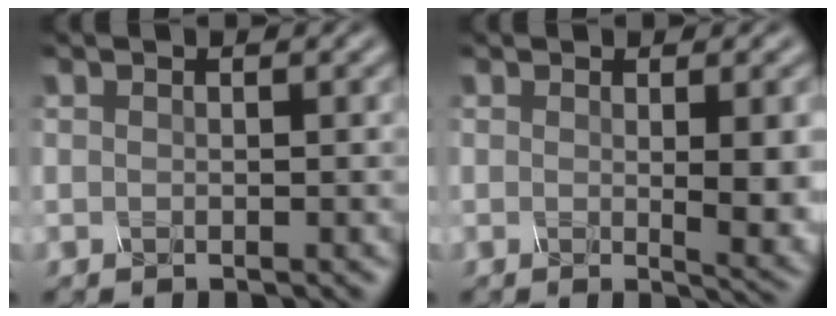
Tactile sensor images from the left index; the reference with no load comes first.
{"total": 4.7, "force": [0.1, 1.1, 4.6], "torque": [-0.057, -0.007, 0.007]}